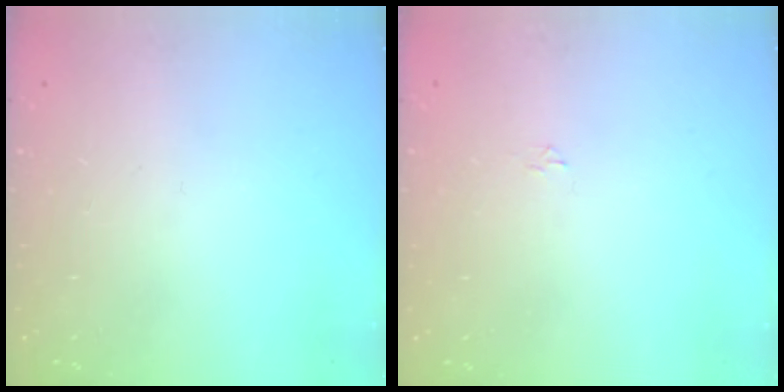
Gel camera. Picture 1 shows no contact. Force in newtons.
{"total": 1.8, "press": 1.8, "slide": 0.2}